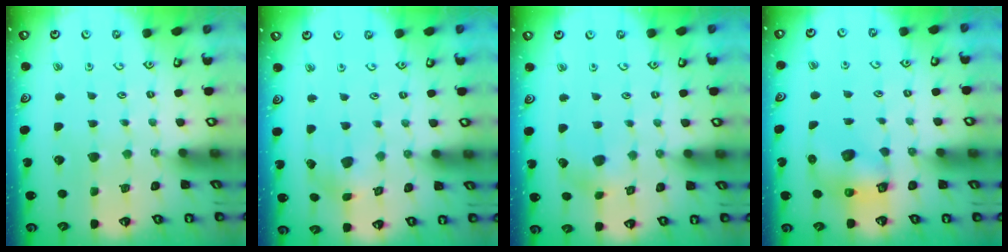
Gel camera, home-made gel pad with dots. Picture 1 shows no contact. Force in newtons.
{"total": 3.6, "press": 3.6, "slide": 0.5}
{"total": 5.6, "press": 5.6, "slide": 0.3}
{"total": 6.6, "press": 6.6, "slide": 0.6}